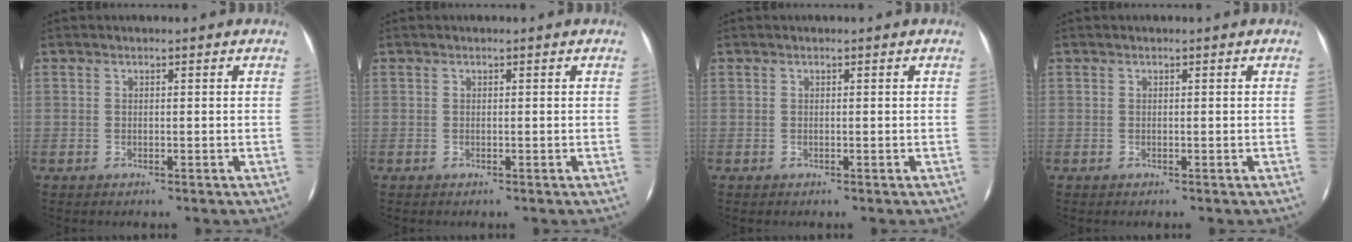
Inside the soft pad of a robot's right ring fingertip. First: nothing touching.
{"total": 0.0}
{"total": 0.0}
{"total": 0.0}